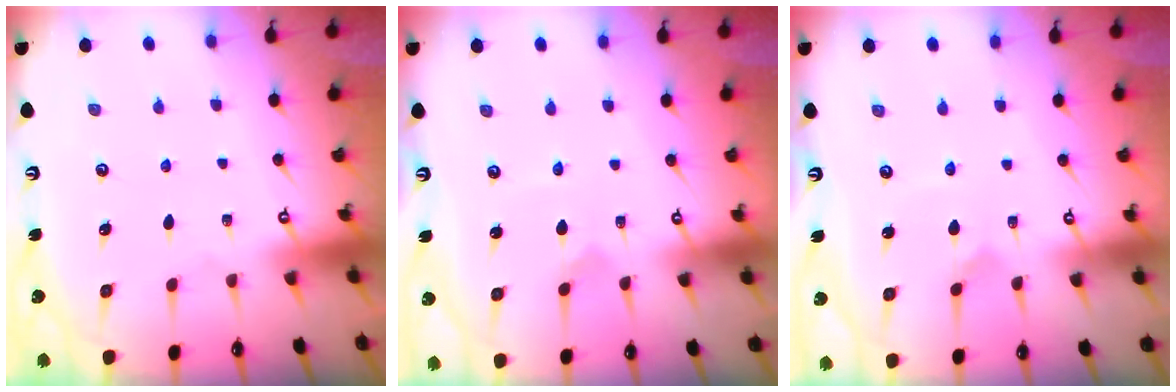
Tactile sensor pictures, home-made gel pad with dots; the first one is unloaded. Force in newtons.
{"total": 2.1, "press": 2.1, "slide": 0.3}
{"total": 2.6, "press": 2.6, "slide": 0.3}